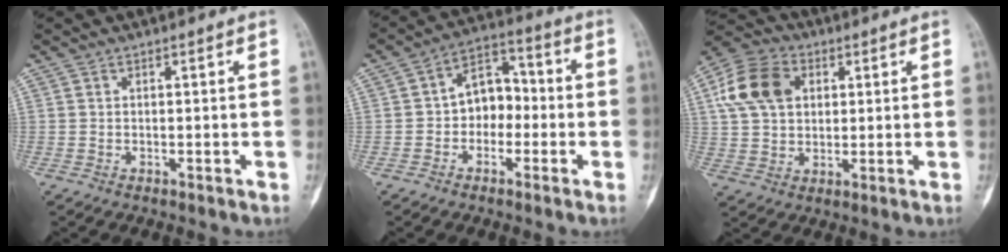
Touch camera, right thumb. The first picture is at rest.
{"total": 8.7, "force": [-1.2, 6.5, 5.7], "torque": [-0.053, 0.038, -0.035]}
{"total": 12.6, "force": [3.6, 9.2, 7.9], "torque": [-0.133, 0.009, 0.058]}